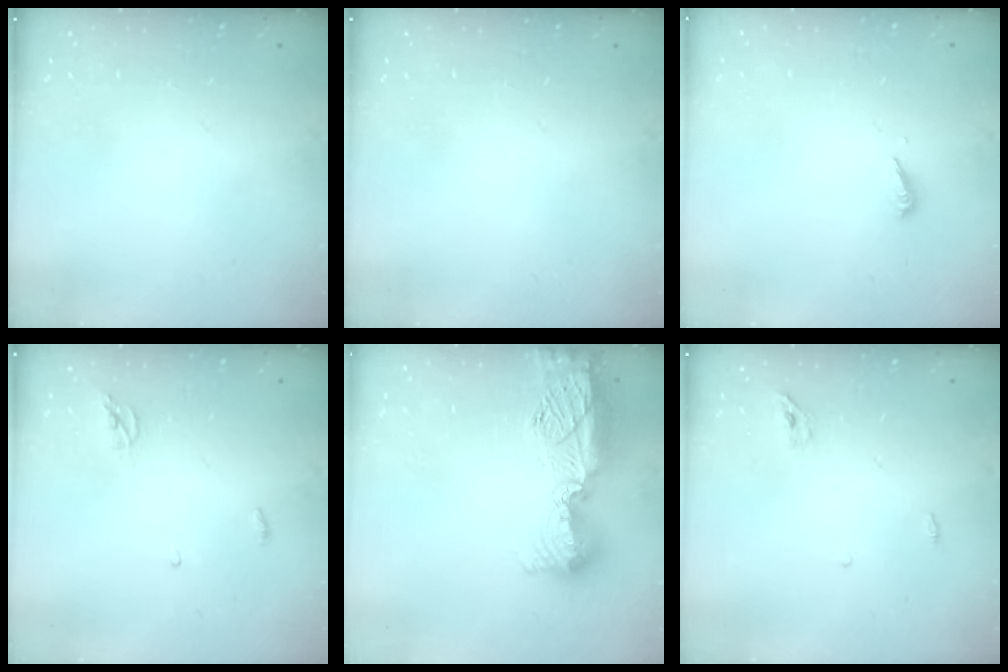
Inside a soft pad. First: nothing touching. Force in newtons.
{"total": 0.0}
{"total": 2.8, "press": 2.8, "slide": 0.2}
{"total": 3.8, "press": 3.8, "slide": 0.3}
{"total": 17.2, "press": 16.2, "slide": 5.8}
{"total": 3.7, "press": 3.6, "slide": 1.0}